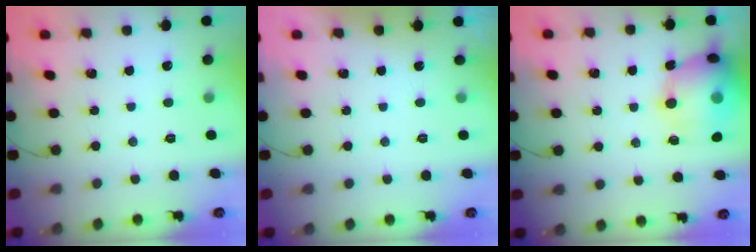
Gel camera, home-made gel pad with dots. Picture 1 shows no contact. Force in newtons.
{"total": 0.0}
{"total": 16.4, "press": 16.1, "slide": 3.3}